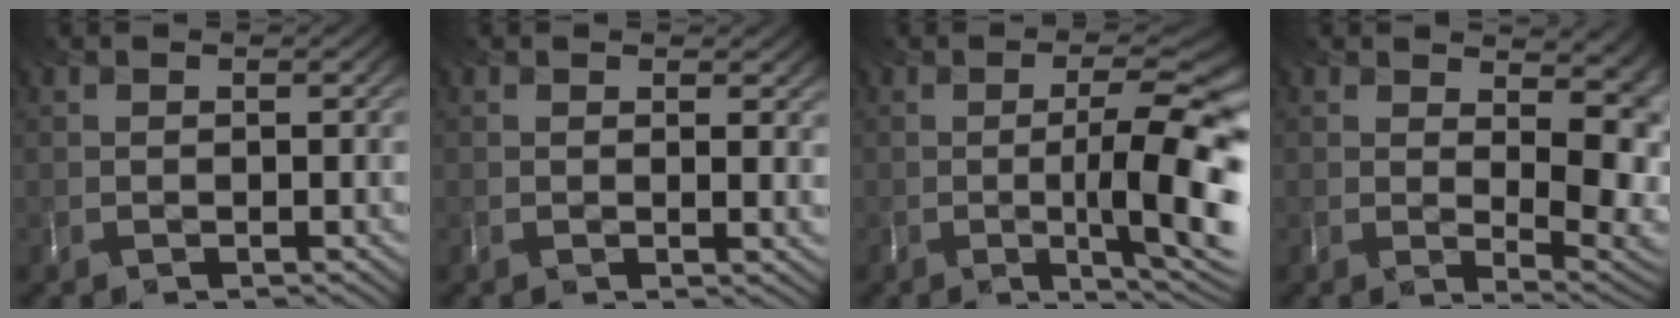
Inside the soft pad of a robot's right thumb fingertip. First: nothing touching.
{"total": 1.0, "force": [0.7, 0.2, 0.7], "torque": [-0.008, -0.003, 0.013]}
{"total": 12.5, "force": [-1.9, 2.8, 12.0], "torque": [-0.145, -0.003, -0.018]}
{"total": 10.7, "force": [3.3, 4.3, 9.2], "torque": [-0.107, 0.007, 0.062]}